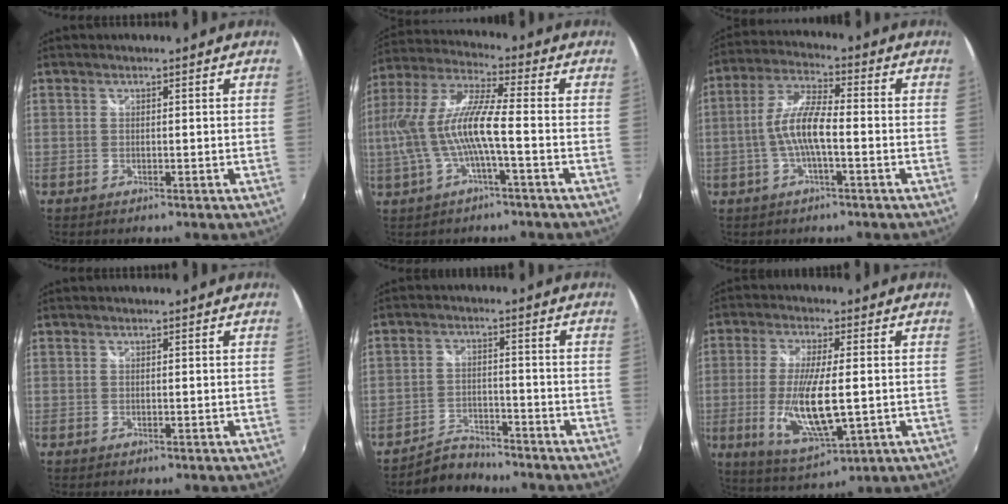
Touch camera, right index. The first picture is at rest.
{"total": 12.9, "force": [-2.1, 1.8, 12.6], "torque": [-0.241, -0.001, -0.034]}
{"total": 8.4, "force": [-1.8, 1.8, 8.0], "torque": [-0.169, 0.009, -0.035]}
{"total": 0.0}
{"total": 5.3, "force": [-5.0, 1.7, 0.1], "torque": [-0.016, 0.013, -0.089]}
{"total": 13.1, "force": [-2.0, 3.7, 12.5], "torque": [-0.245, -0.023, -0.027]}